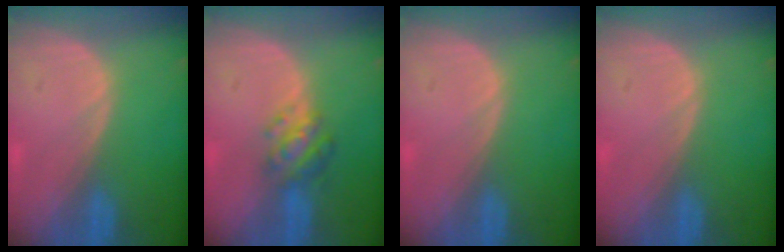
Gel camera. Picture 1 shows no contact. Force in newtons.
{"total": 4.7, "press": 4.7, "slide": 0.4}
{"total": 0.0}
{"total": 0.0}